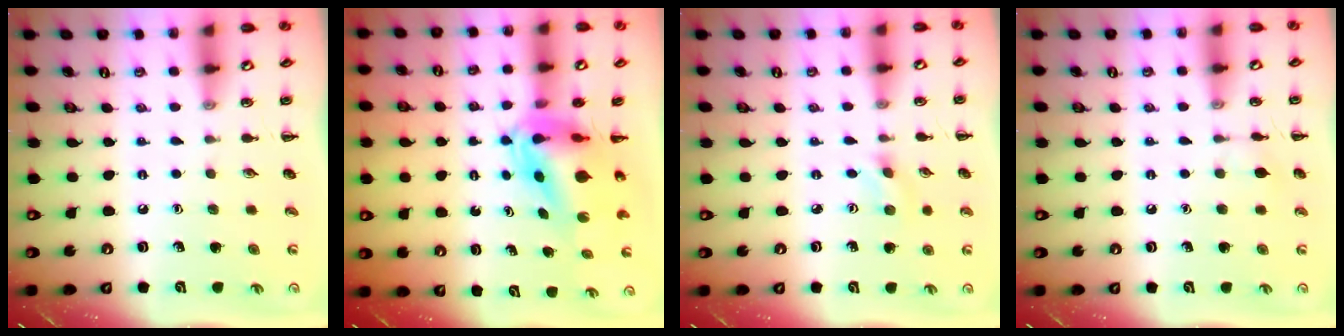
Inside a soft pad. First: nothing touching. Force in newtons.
{"total": 7.6, "press": 7.2, "slide": 2.4}
{"total": 1.1, "press": 1.0, "slide": 0.5}
{"total": 5.3, "press": 5.2, "slide": 1.3}